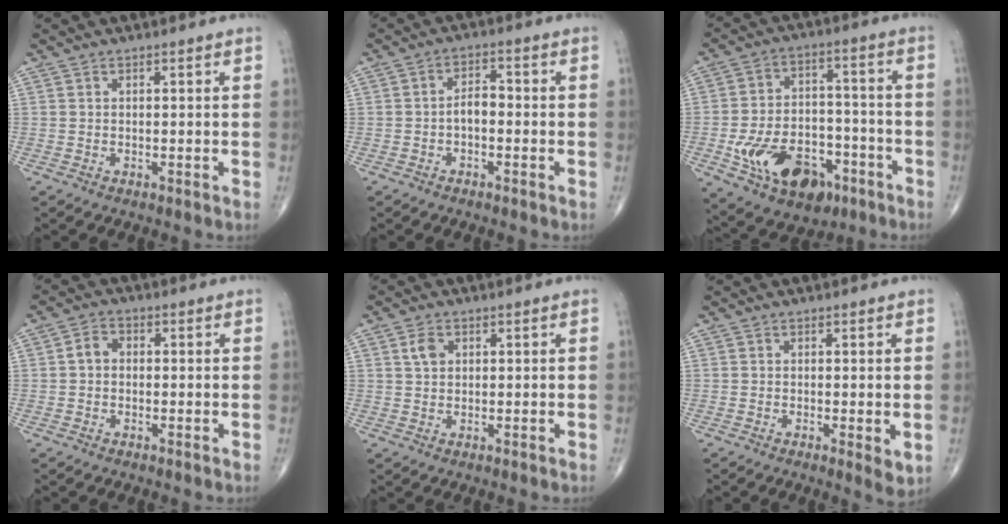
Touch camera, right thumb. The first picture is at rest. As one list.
[{"total": 3.4, "force": [-1.0, 1.9, 2.7], "torque": [-0.034, 0.020, -0.023]}, {"total": 17.1, "force": [-7.6, 10.6, 11.0], "torque": [-0.161, 0.046, -0.111]}, {"total": 3.1, "force": [-0.1, 2.5, 1.8], "torque": [-0.023, 0.015, -0.010]}, {"total": 2.9, "force": [1.0, 2.1, 1.8], "torque": [-0.027, 0.001, 0.019]}, {"total": 2.9, "force": [-0.4, 0.7, 2.7], "torque": [-0.043, -0.012, -0.010]}]